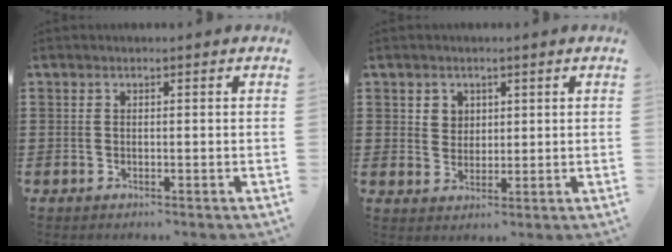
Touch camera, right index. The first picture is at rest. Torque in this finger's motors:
{"motor_torque": [0.06, -0.04, 0.01, 0.01]}